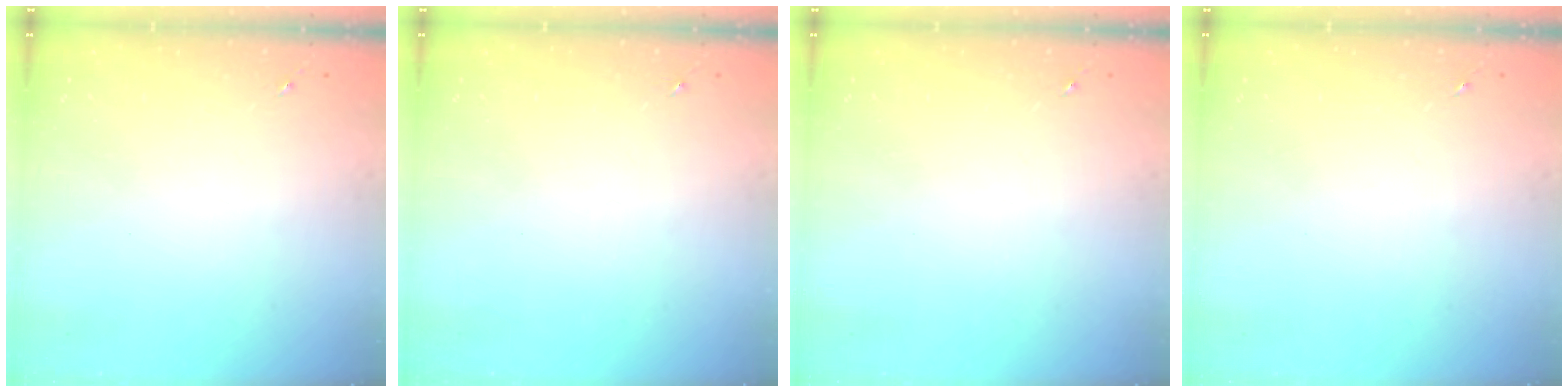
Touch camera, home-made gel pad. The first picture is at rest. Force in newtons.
{"total": 0.0}
{"total": 0.0}
{"total": 0.0}